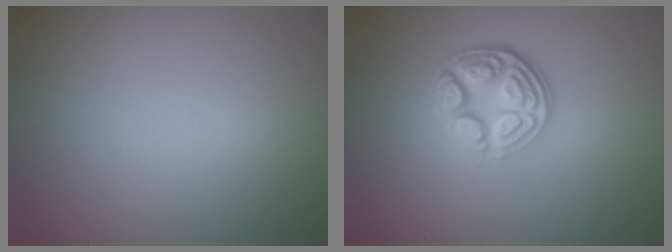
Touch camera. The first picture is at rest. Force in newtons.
{"total": 5.0, "press": 3.5, "slide": 3.5}